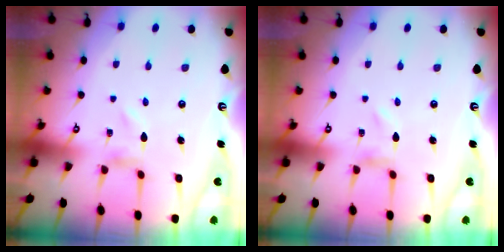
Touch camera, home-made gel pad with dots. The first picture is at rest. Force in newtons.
{"total": 0.0}